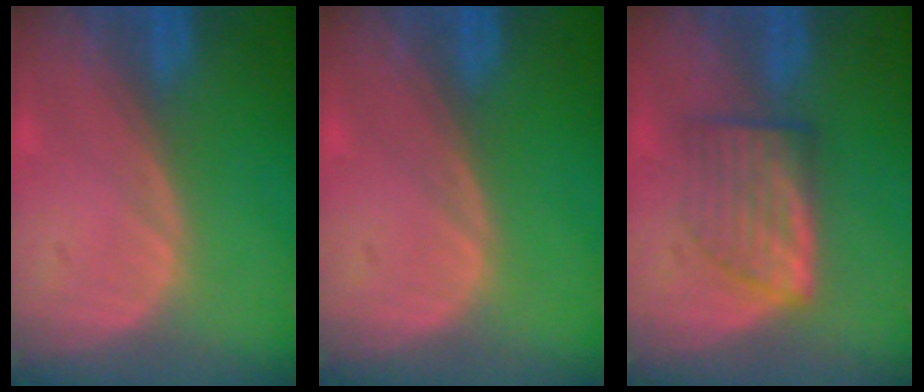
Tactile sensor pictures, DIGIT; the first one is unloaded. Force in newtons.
{"total": 0.0}
{"total": 5.7, "press": 5.6, "slide": 1.0}